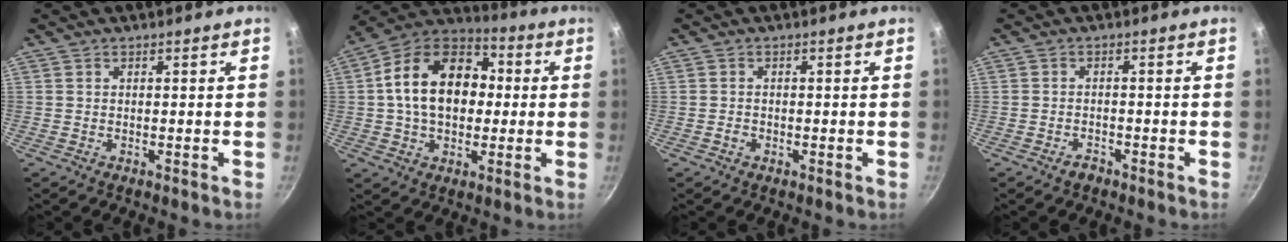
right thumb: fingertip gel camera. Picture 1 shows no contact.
{"total": 18.6, "force": [1.3, 13.0, 13.2], "torque": [-0.191, 0.033, 0.006]}
{"total": 1.1, "force": [-0.5, 0.8, 0.5], "torque": [-0.010, 0.002, -0.009]}
{"total": 1.8, "force": [-1.4, 0.9, 0.6], "torque": [-0.005, 0.018, -0.020]}